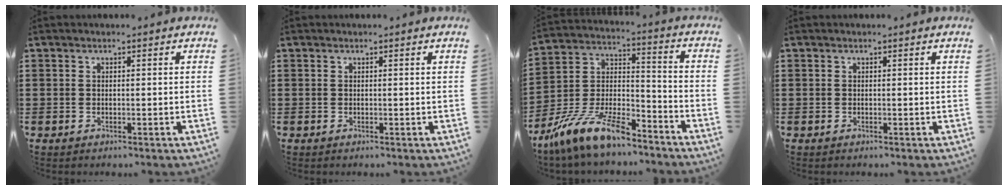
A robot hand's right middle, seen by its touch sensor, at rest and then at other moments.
{"total": 0.0}
{"total": 12.3, "force": [-10.1, 2.6, 6.5], "torque": [-0.139, 0.021, -0.200]}
{"total": 0.0}